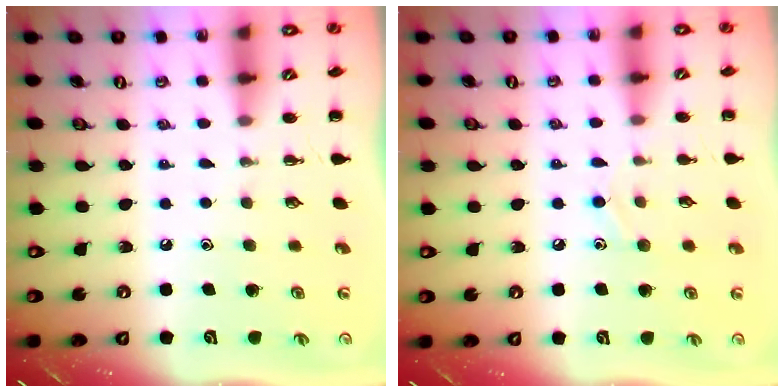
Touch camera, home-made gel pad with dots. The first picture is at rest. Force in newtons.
{"total": 7.0, "press": 6.7, "slide": 1.9}